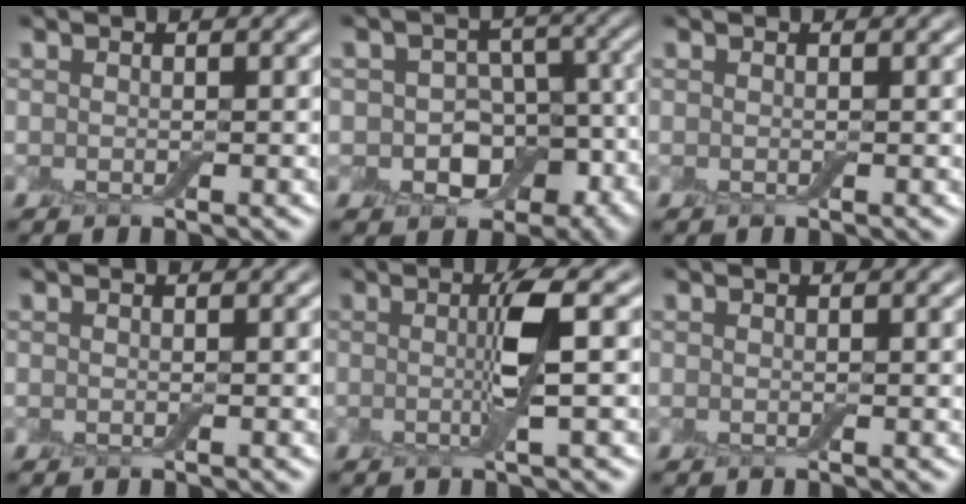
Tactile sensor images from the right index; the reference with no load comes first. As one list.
[{"total": 9.1, "force": [-2.2, 6.7, 5.7], "torque": [-0.076, -0.015, -0.029]}, {"total": 0.0}, {"total": 0.0}, {"total": 3.1, "force": [-0.2, -0.2, 3.1], "torque": [-0.060, 0.001, -0.008]}, {"total": 0.0}]